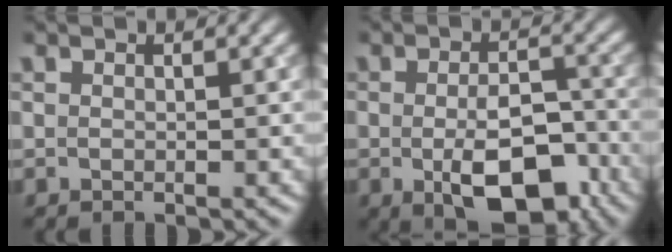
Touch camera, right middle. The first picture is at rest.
{"total": 8.0, "force": [-2.9, 4.0, 6.4], "torque": [-0.103, -0.012, -0.039]}